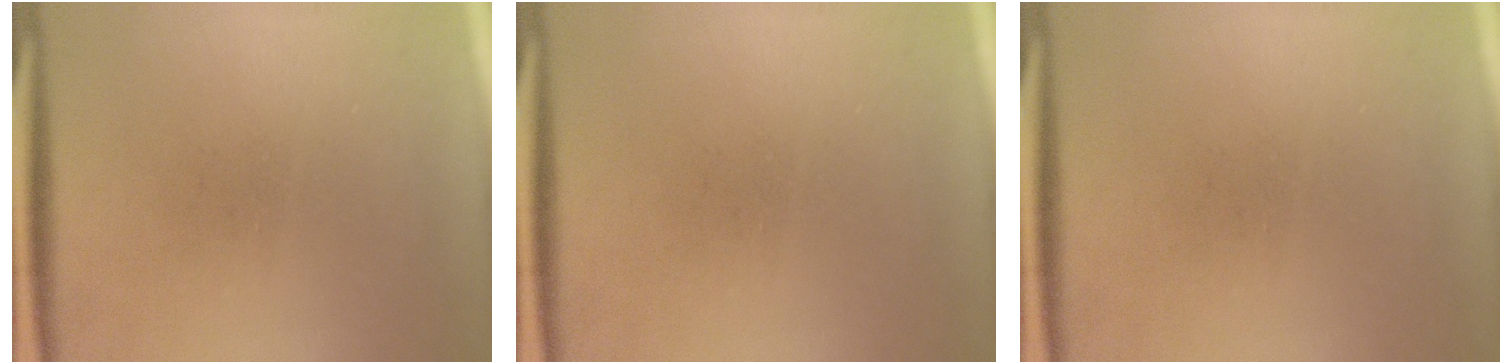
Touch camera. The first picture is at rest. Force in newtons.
{"total": 0.0}
{"total": 0.0}